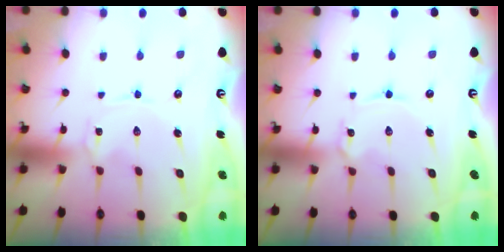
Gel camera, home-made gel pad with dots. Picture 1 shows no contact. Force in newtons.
{"total": 2.2, "press": 2.2, "slide": 0.3}